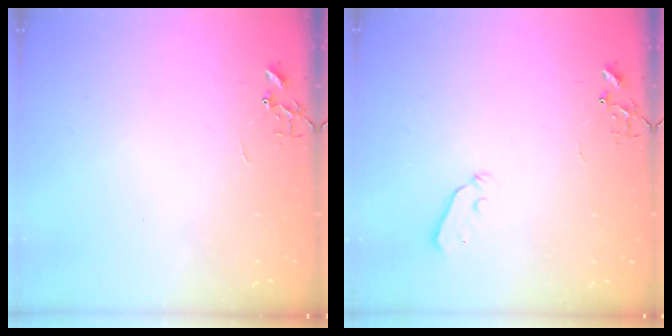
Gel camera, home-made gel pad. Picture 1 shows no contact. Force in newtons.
{"total": 4.5, "press": 4.4, "slide": 0.7}